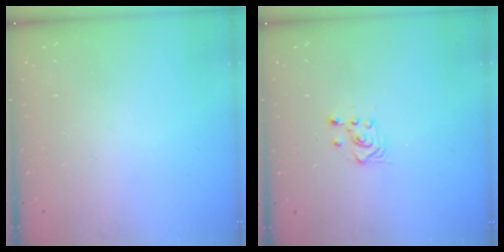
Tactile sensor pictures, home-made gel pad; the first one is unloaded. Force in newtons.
{"total": 3.0, "press": 2.8, "slide": 1.0}